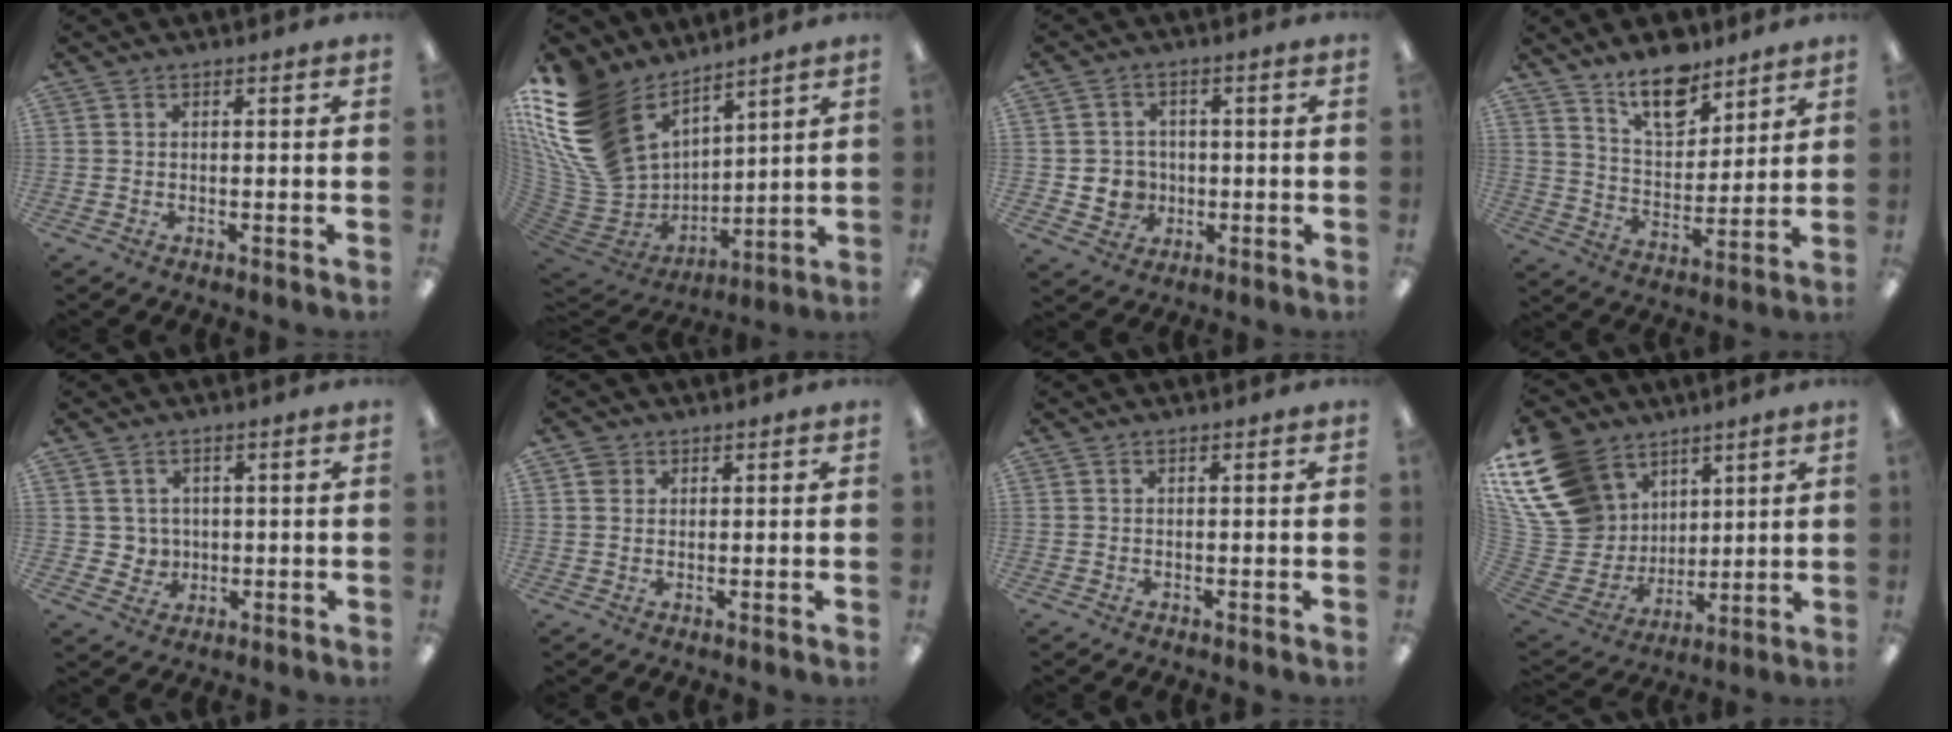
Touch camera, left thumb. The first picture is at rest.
{"total": 23.1, "force": [11.9, 15.2, 12.6], "torque": [-0.283, -0.075, 0.237]}
{"total": 5.5, "force": [-0.4, 5.4, 0.9], "torque": [-0.019, 0.010, -0.001]}
{"total": 13.8, "force": [10.4, 6.2, 6.5], "torque": [-0.091, -0.065, 0.186]}
{"total": 3.9, "force": [1.4, 3.6, -0.3], "torque": [0.004, -0.005, 0.024]}
{"total": 2.4, "force": [1.3, 2.0, 0.4], "torque": [-0.004, 0.001, 0.022]}
{"total": 0.0}
{"total": 21.6, "force": [11.0, 16.1, 9.2], "torque": [-0.228, -0.066, 0.225]}